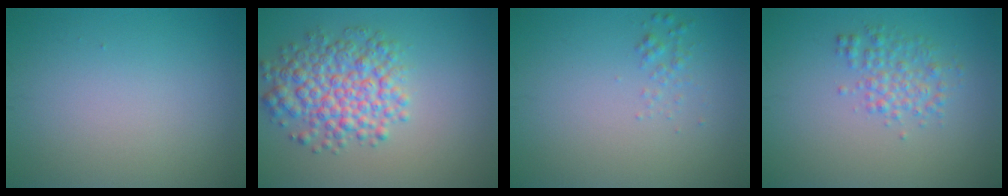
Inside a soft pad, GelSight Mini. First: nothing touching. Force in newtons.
{"total": 5.8, "press": 5.8, "slide": 0.2}
{"total": 1.0, "press": 1.0, "slide": 0.0}
{"total": 2.5, "press": 2.5, "slide": 0.0}